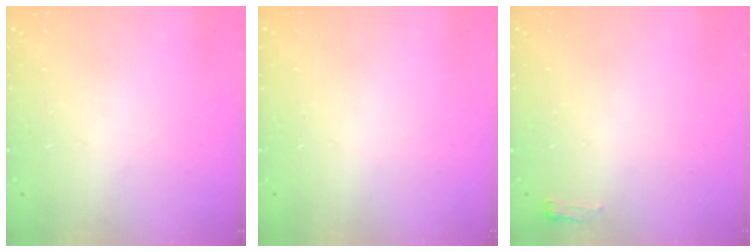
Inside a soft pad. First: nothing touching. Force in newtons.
{"total": 0.0}
{"total": 2.7, "press": 2.6, "slide": 0.8}